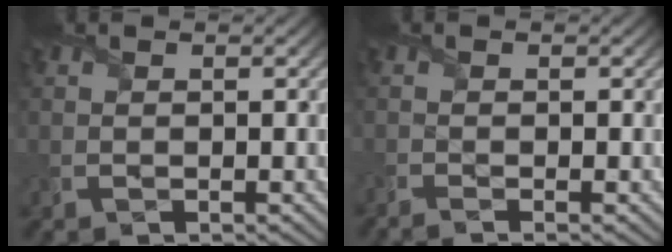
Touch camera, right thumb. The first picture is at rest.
{"total": 1.5, "force": [-1.2, -0.1, 0.9], "torque": [-0.026, -0.004, -0.025]}